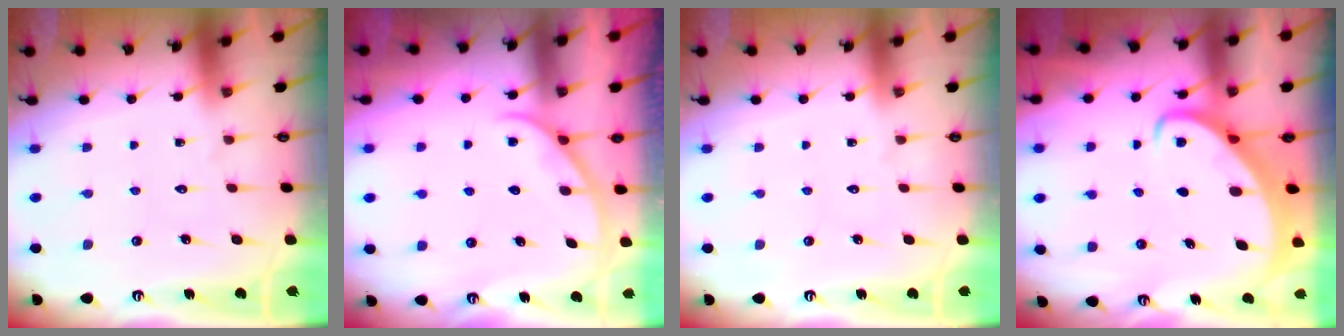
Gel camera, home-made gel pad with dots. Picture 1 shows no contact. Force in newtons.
{"total": 1.6, "press": 1.6, "slide": 0.3}
{"total": 0.0}
{"total": 2.9, "press": 2.9, "slide": 0.3}